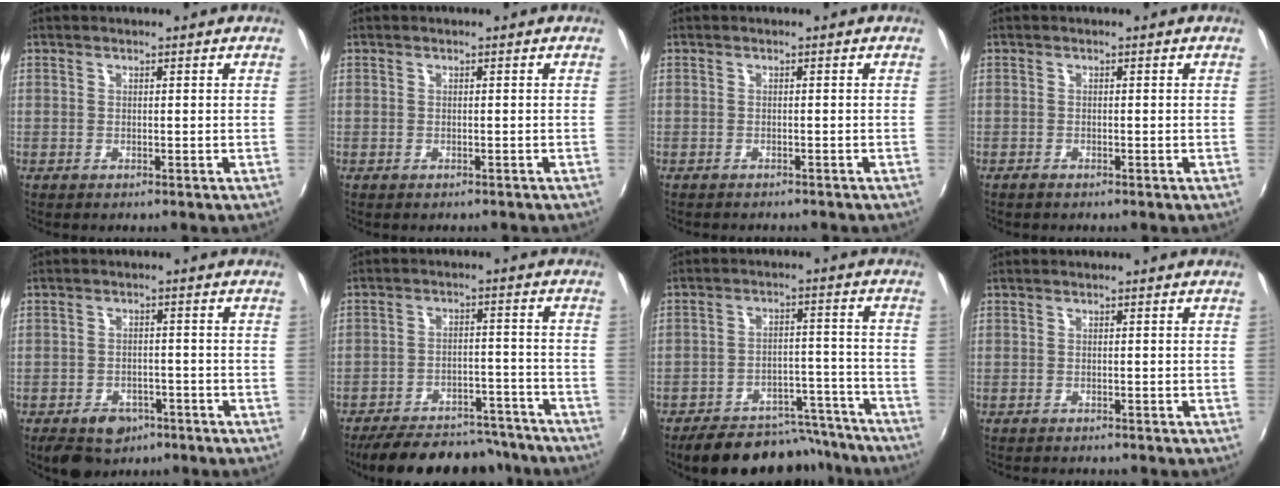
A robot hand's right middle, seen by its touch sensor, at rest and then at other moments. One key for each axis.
{"total": 0.0}
{"total": 1.9, "fx": -1.8, "fy": 0.3, "fz": 0.6, "tx": -0.017, "ty": -0.010, "tz": -0.025}
{"total": 0.9, "fx": -0.8, "fy": 0.3, "fz": 0.3, "tx": -0.007, "ty": -0.004, "tz": -0.017}
{"total": 7.8, "fx": -5.2, "fy": 4.8, "fz": 3.3, "tx": -0.077, "ty": 0.001, "tz": -0.069}
{"total": 20.0, "fx": -17.3, "fy": 6.6, "fz": 7.4, "tx": -0.145, "ty": 0.023, "tz": -0.220}
{"total": 16.4, "fx": -14.5, "fy": 5.7, "fz": 5.0, "tx": -0.092, "ty": 0.040, "tz": -0.180}
{"total": 2.1, "fx": -2.0, "fy": 0.2, "fz": 0.6, "tx": -0.018, "ty": -0.010, "tz": -0.030}